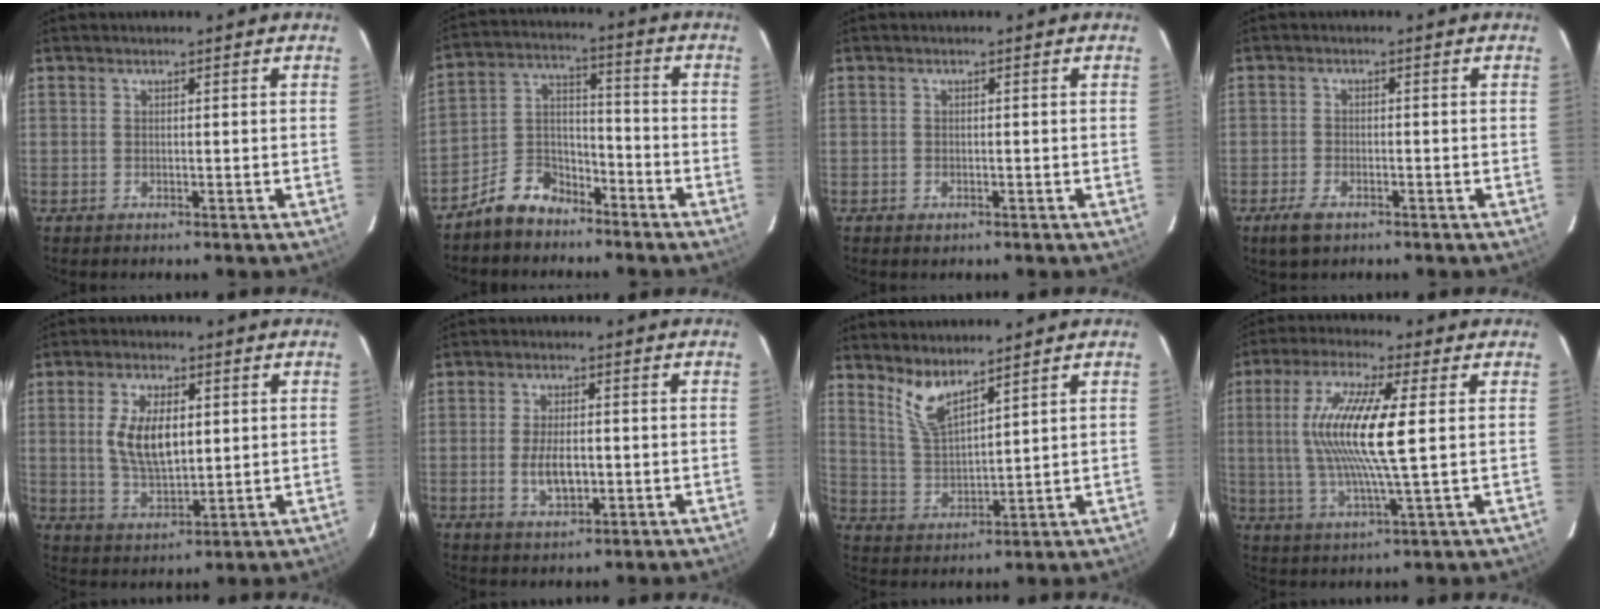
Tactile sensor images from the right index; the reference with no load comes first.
{"total": 9.4, "force": [-7.0, 5.1, 3.6], "torque": [-0.083, 0.038, -0.126]}
{"total": 1.1, "force": [-0.7, 0.8, 0.3], "torque": [-0.005, -0.002, -0.009]}
{"total": 4.2, "force": [-2.8, 2.0, 2.4], "torque": [-0.063, -0.007, -0.052]}
{"total": 9.4, "force": [1.5, 4.4, 8.2], "torque": [-0.160, 0.000, 0.034]}
{"total": 5.8, "force": [-1.0, 2.8, 5.0], "torque": [-0.100, -0.006, -0.012]}
{"total": 6.6, "force": [5.2, 1.4, 3.7], "torque": [-0.077, -0.009, 0.113]}
{"total": 14.6, "force": [1.7, 1.6, 14.4], "torque": [-0.278, -0.001, 0.032]}